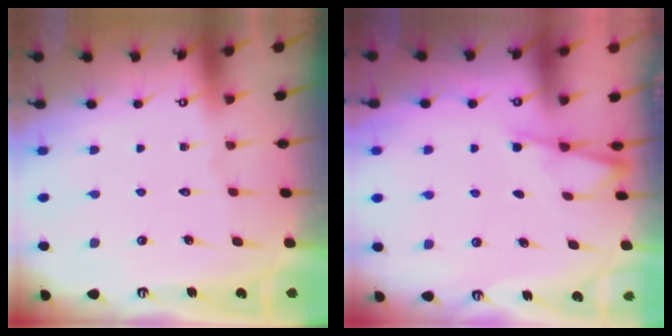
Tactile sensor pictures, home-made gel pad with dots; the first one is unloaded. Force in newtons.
{"total": 1.9, "press": 1.8, "slide": 0.4}